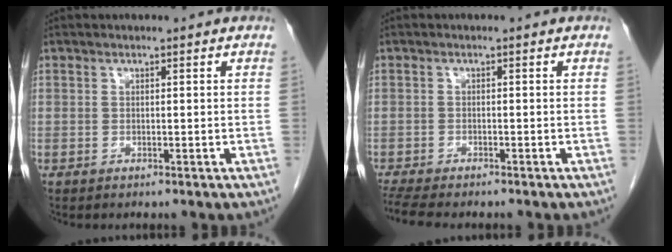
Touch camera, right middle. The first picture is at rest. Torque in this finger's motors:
{"motor_torque": [0.29, -0.19, 0.05, 0.04]}